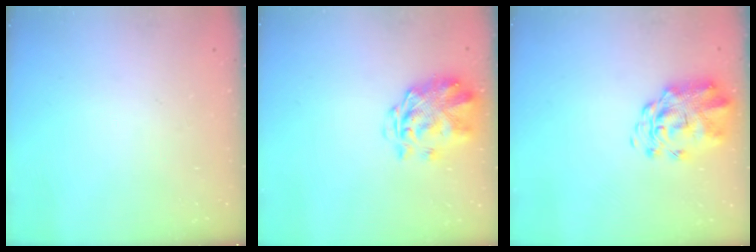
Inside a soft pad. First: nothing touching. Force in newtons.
{"total": 3.2, "press": 2.8, "slide": 1.6}
{"total": 3.8, "press": 3.6, "slide": 1.2}